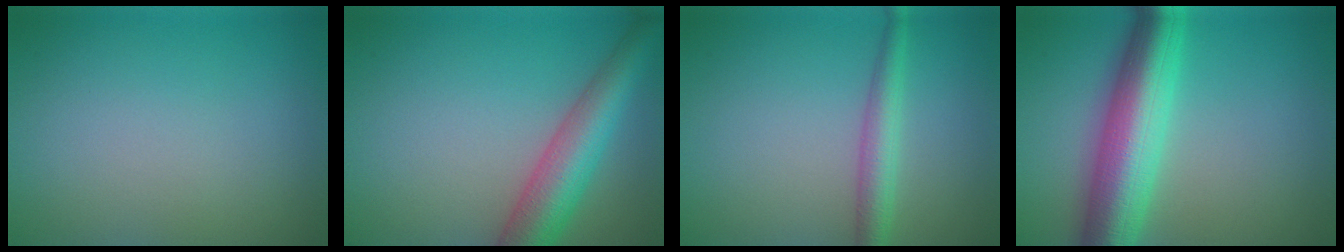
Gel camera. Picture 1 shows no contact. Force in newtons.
{"total": 6.2, "press": 6.2, "slide": 0.2}
{"total": 2.7, "press": 2.7, "slide": 0.1}
{"total": 8.7, "press": 8.7, "slide": 0.3}